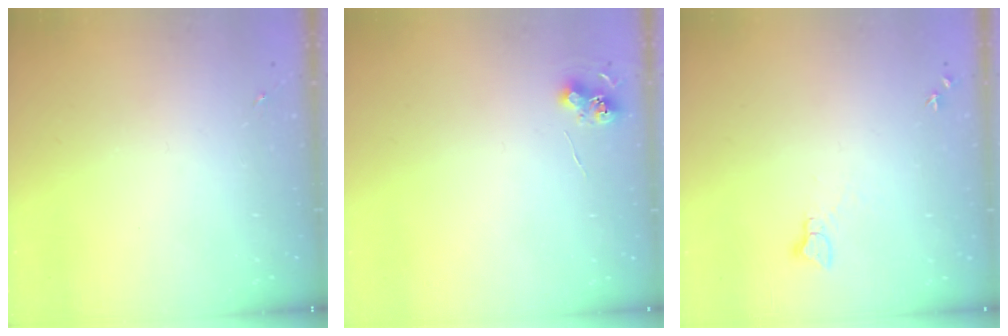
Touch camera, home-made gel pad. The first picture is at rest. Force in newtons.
{"total": 6.2, "press": 6.2, "slide": 0.5}
{"total": 3.8, "press": 3.8, "slide": 0.4}